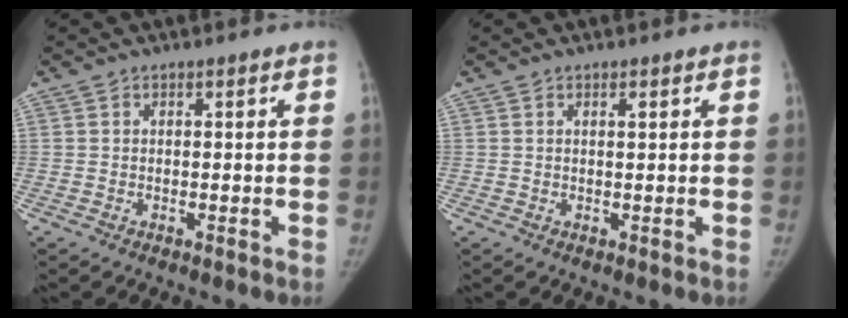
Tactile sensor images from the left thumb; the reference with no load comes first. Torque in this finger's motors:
{"motor_torque": [-0.06, -0.02, -0.07, 0.32, -0.02]}